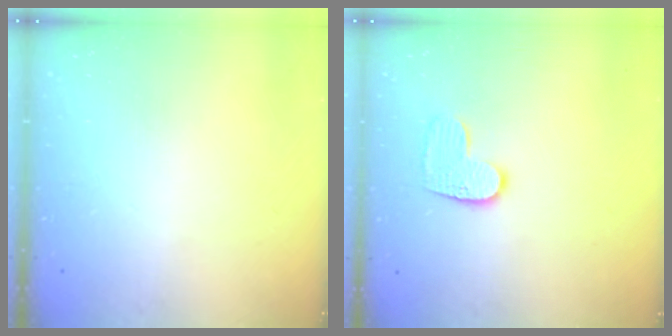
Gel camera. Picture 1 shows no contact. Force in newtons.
{"total": 8.0, "press": 8.0, "slide": 0.3}